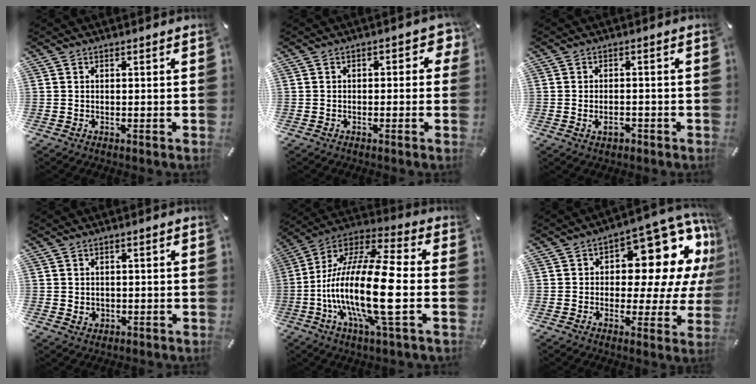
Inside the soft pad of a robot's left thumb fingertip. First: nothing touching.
{"total": 3.1, "force": [-0.4, 2.0, 2.3], "torque": [-0.030, 0.007, -0.013]}
{"total": 3.4, "force": [-1.4, 2.1, 2.3], "torque": [-0.038, 0.000, -0.024]}
{"total": 1.7, "force": [0.5, 1.6, 0.3], "torque": [-0.002, -0.002, 0.007]}
{"total": 23.3, "force": [-4.1, 6.6, 22.0], "torque": [-0.477, -0.014, -0.078]}
{"total": 16.0, "force": [7.1, 8.7, 11.4], "torque": [-0.135, -0.066, 0.114]}